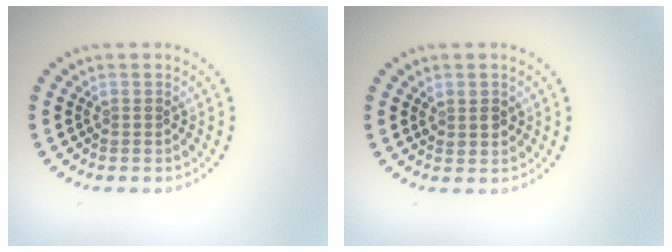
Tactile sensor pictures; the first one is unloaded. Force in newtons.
{"total": 1.5, "press": 1.4, "slide": 0.4}